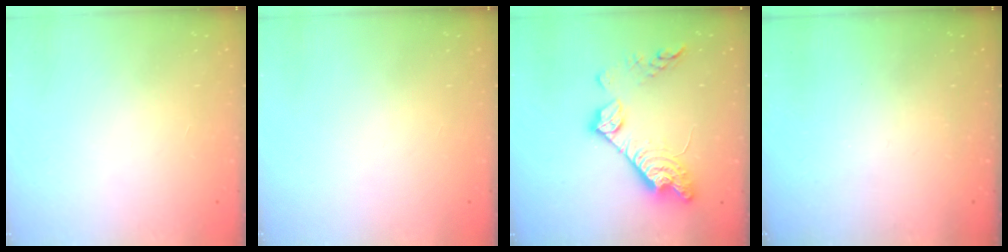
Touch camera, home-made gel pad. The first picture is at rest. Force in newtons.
{"total": 0.0}
{"total": 17.5, "press": 17.5, "slide": 1.2}
{"total": 0.0}